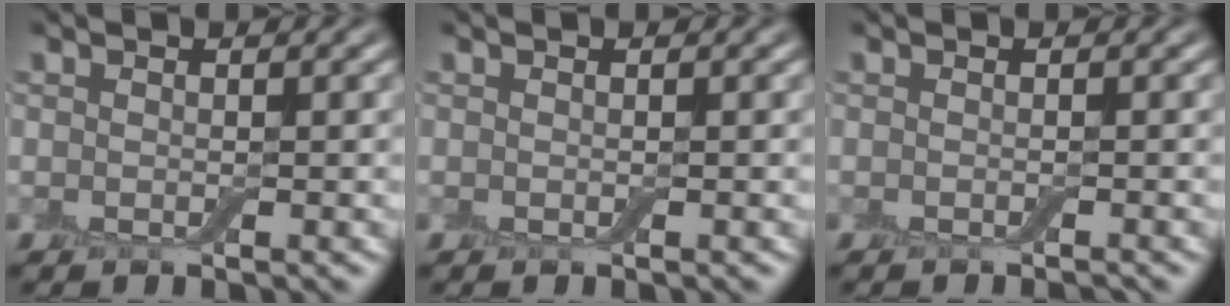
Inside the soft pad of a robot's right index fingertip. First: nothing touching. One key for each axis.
{"total": 0.0}
{"total": 0.6, "fx": -0.5, "fy": 0.0, "fz": 0.4, "tx": -0.002, "ty": 0.000, "tz": -0.010}